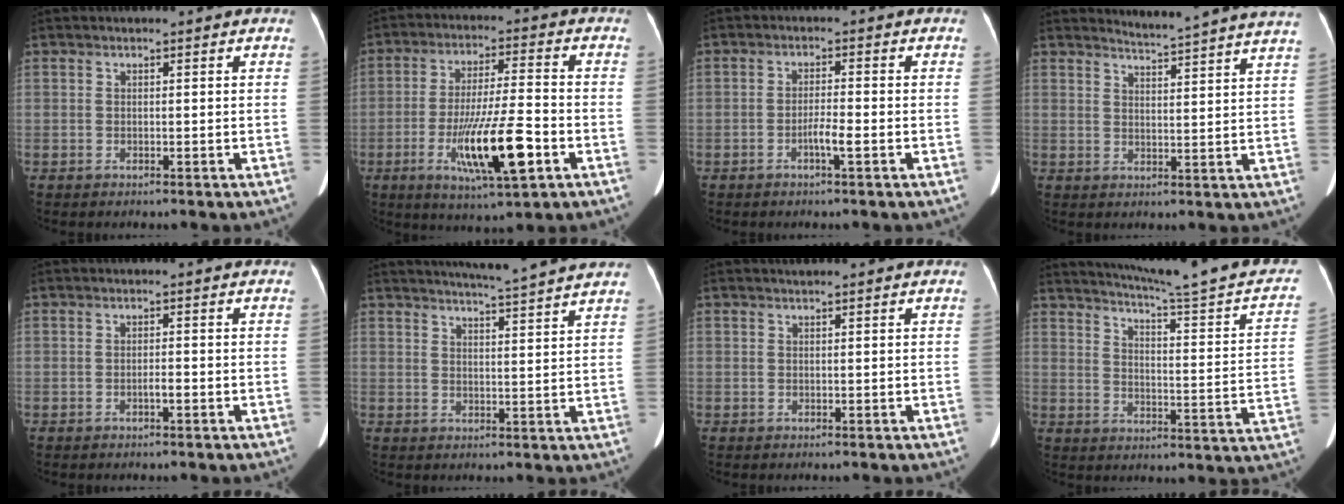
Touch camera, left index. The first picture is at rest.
{"total": 13.5, "force": [-4.9, 1.5, 12.5], "torque": [-0.228, -0.018, -0.078]}
{"total": 2.8, "force": [-1.3, 0.0, 2.5], "torque": [-0.046, -0.001, -0.026]}
{"total": 13.1, "force": [12.6, -1.9, 3.1], "torque": [-0.055, -0.059, 0.143]}
{"total": 1.1, "force": [-0.6, 0.1, 0.9], "torque": [-0.016, 0.001, -0.010]}
{"total": 11.0, "force": [10.1, -1.0, 4.3], "torque": [-0.071, 0.003, 0.124]}
{"total": 0.9, "force": [0.8, -0.1, 0.4], "torque": [-0.009, 0.008, 0.018]}
{"total": 22.2, "force": [19.4, 0.3, 10.8], "torque": [-0.150, -0.051, 0.238]}